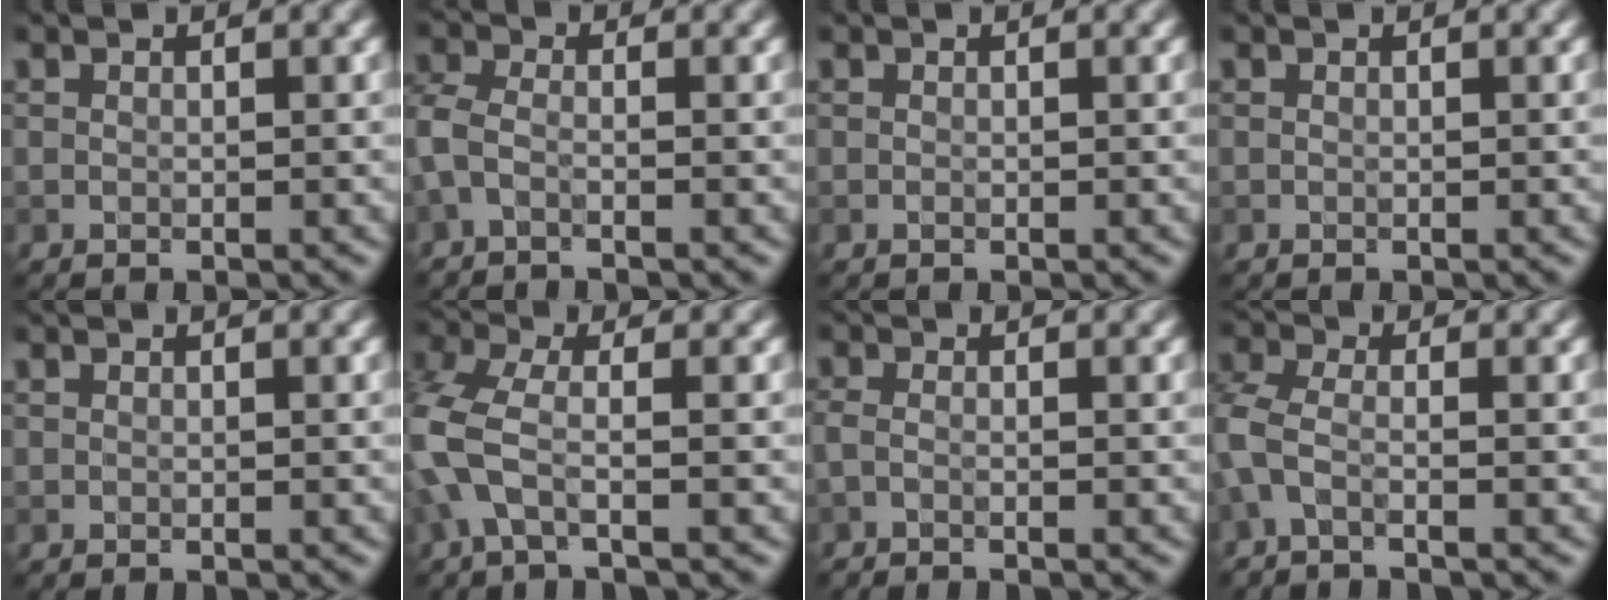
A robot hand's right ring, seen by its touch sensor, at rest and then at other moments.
{"total": 2.1, "force": [-1.4, 0.9, 1.3], "torque": [-0.037, -0.006, -0.042]}
{"total": 0.0}
{"total": 0.0}
{"total": 0.0}
{"total": 5.0, "force": [-1.9, 1.9, 4.3], "torque": [-0.113, 0.000, -0.052]}
{"total": 1.4, "force": [-0.8, 0.4, 1.0], "torque": [-0.016, -0.008, -0.021]}
{"total": 2.3, "force": [-1.2, 0.7, 1.8], "torque": [-0.049, -0.008, -0.039]}